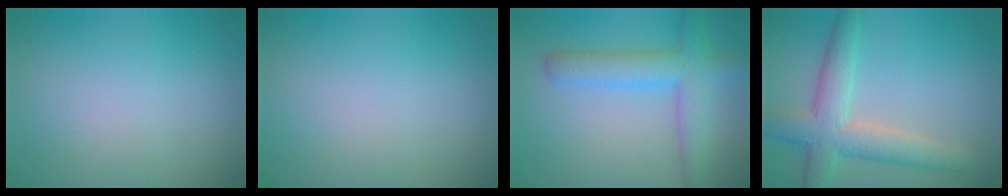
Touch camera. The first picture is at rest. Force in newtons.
{"total": 0.0}
{"total": 5.0, "press": 5.0, "slide": 0.1}
{"total": 5.6, "press": 5.6, "slide": 0.4}